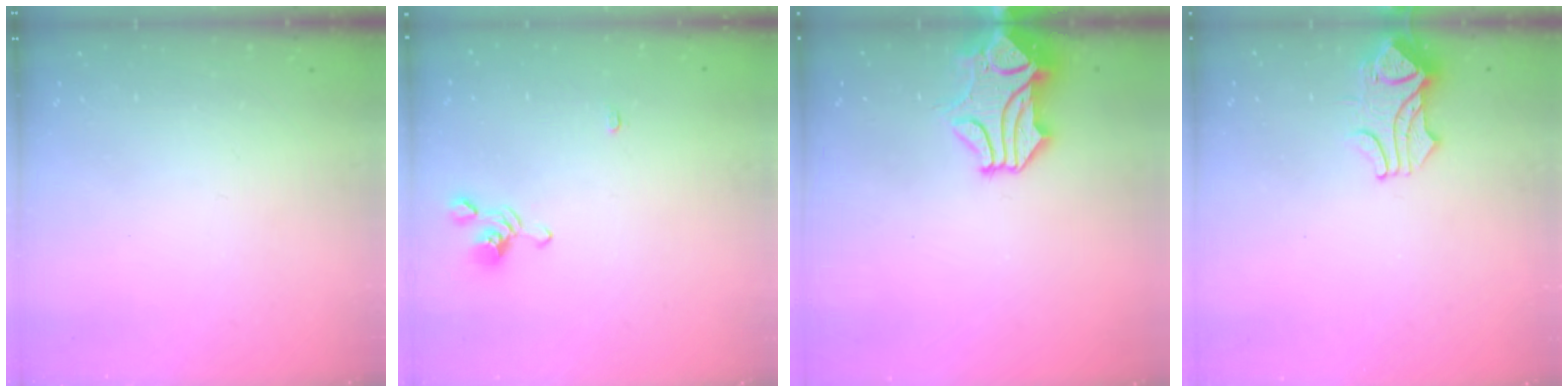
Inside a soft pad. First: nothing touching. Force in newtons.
{"total": 2.2, "press": 2.2, "slide": 0.4}
{"total": 2.0, "press": 1.5, "slide": 1.3}
{"total": 1.5, "press": 1.5, "slide": 0.5}